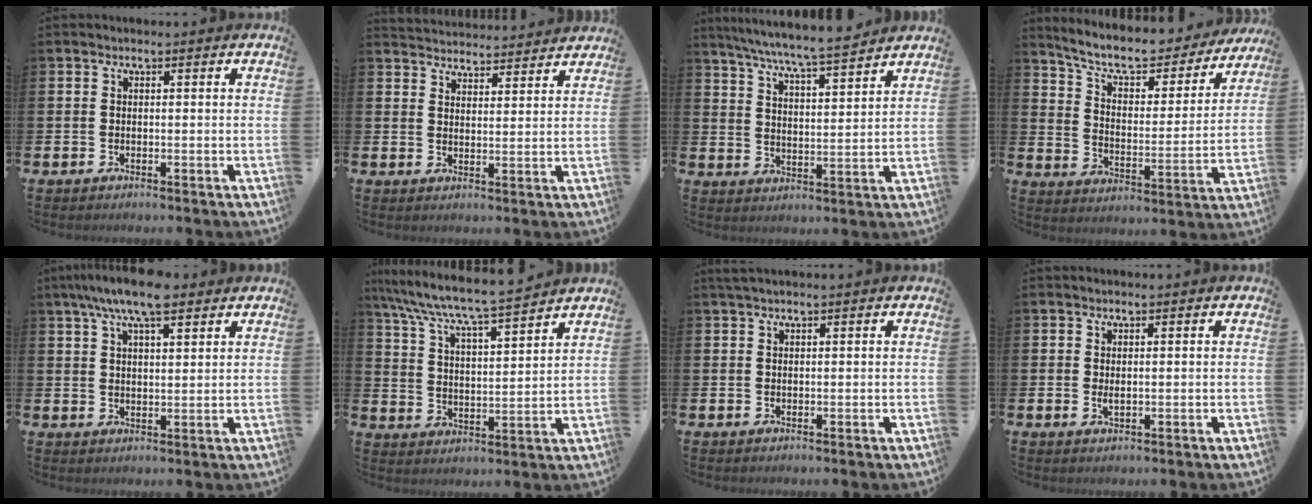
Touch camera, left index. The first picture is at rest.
{"total": 4.1, "force": [4.1, 0.4, -0.4], "torque": [-0.004, -0.030, 0.073]}
{"total": 7.2, "force": [6.8, -0.3, 2.3], "torque": [-0.071, -0.046, 0.118]}
{"total": 8.6, "force": [7.6, 2.5, 3.1], "torque": [-0.085, -0.052, 0.127]}
{"total": 8.1, "force": [6.5, 2.2, 4.2], "torque": [-0.079, -0.021, 0.115]}
{"total": 7.8, "force": [7.3, 0.2, 2.7], "torque": [-0.087, -0.053, 0.124]}
{"total": 1.2, "force": [1.1, 0.0, 0.5], "torque": [-0.010, 0.001, 0.020]}
{"total": 1.0, "force": [0.6, 0.3, 0.8], "torque": [-0.007, -0.003, 0.007]}